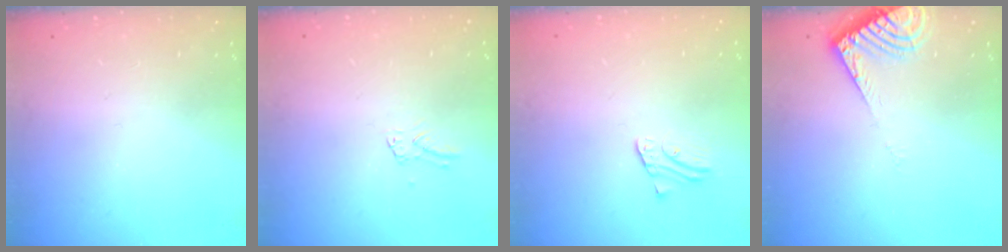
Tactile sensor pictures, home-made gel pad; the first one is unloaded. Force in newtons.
{"total": 1.9, "press": 1.9, "slide": 0.1}
{"total": 1.3, "press": 1.2, "slide": 0.1}
{"total": 8.0, "press": 8.0, "slide": 0.7}